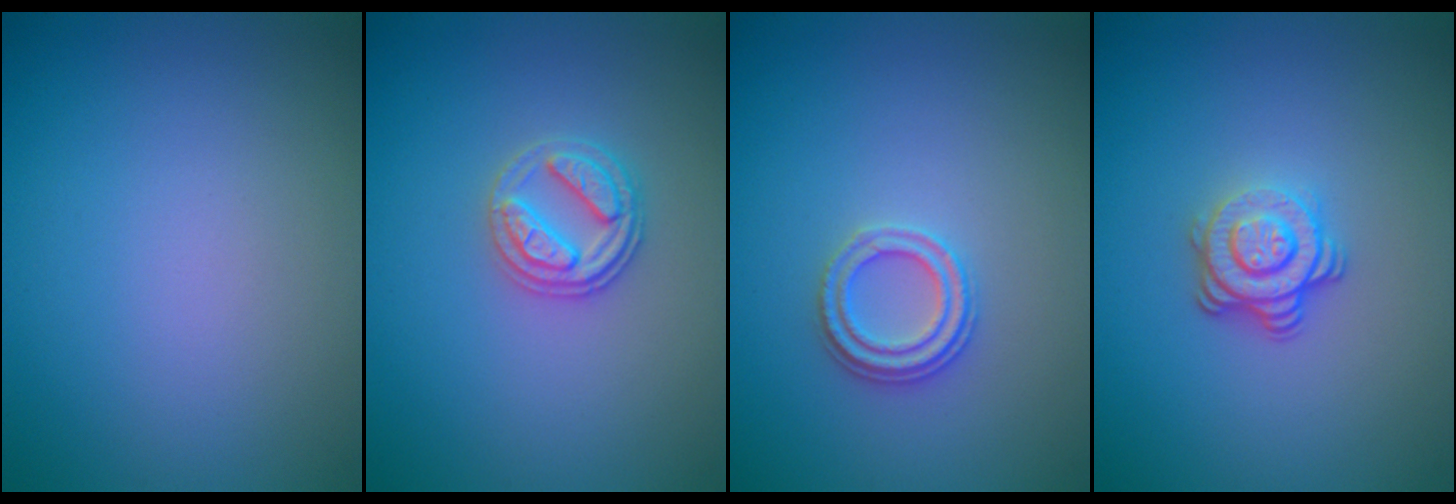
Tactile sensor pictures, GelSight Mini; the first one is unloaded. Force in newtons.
{"total": 2.6, "press": 2.6, "slide": 0.6}
{"total": 2.3, "press": 2.2, "slide": 0.8}
{"total": 3.6, "press": 2.6, "slide": 2.5}